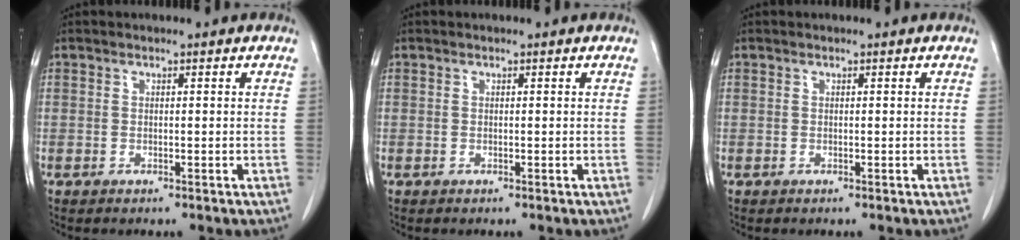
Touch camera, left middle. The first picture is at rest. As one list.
[{"total": 0.0}, {"total": 0.0}]